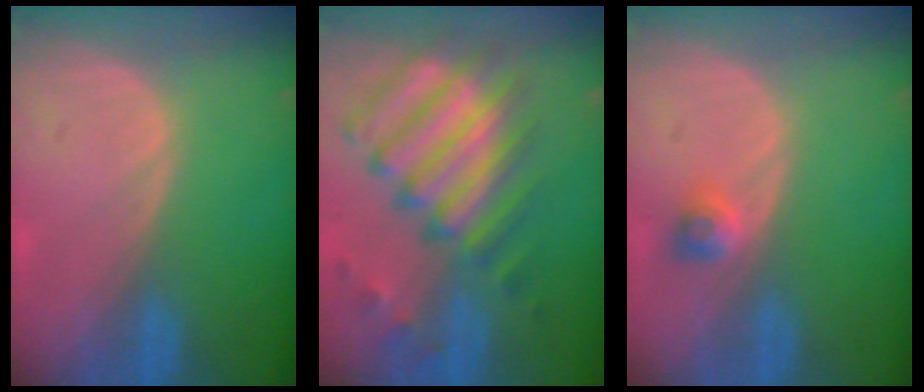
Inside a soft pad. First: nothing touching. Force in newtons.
{"total": 11.8, "press": 10.4, "slide": 5.6}
{"total": 2.4, "press": 2.0, "slide": 1.3}